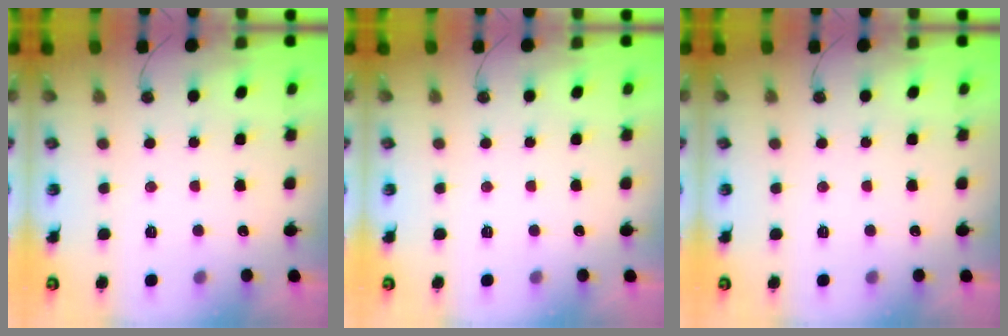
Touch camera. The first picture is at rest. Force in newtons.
{"total": 0.0}
{"total": 0.0}